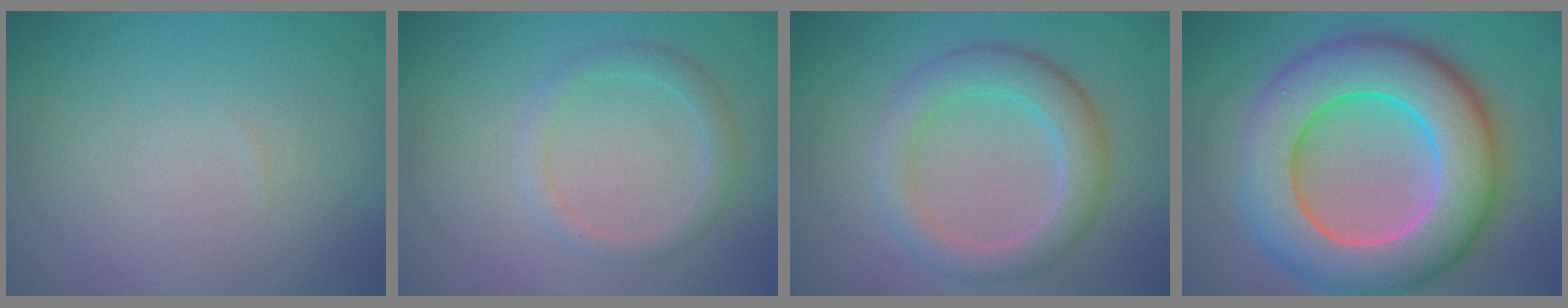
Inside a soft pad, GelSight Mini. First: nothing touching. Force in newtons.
{"total": 1.8, "press": 1.8, "slide": 0.0}
{"total": 4.5, "press": 4.5, "slide": 0.3}
{"total": 12.6, "press": 12.5, "slide": 0.8}